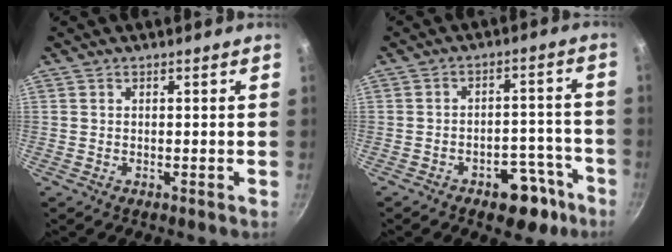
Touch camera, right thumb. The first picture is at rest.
{"total": 9.4, "force": [-5.7, 5.0, 5.6], "torque": [-0.048, 0.050, -0.077]}